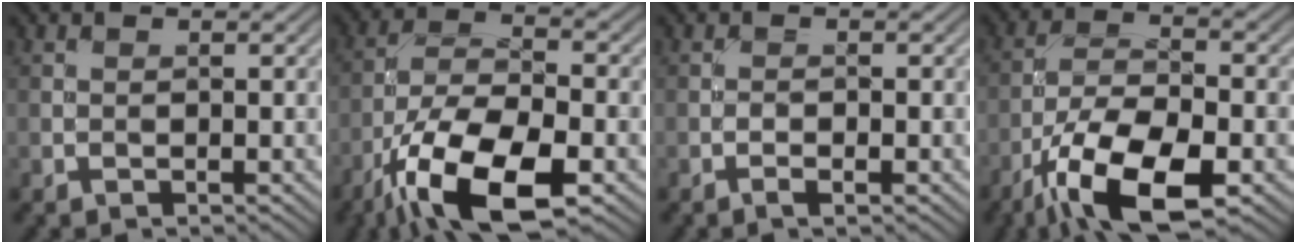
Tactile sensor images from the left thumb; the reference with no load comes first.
{"total": 14.1, "force": [-7.7, 5.3, 10.5], "torque": [-0.212, -0.016, -0.152]}
{"total": 1.1, "force": [-0.6, 0.2, 0.8], "torque": [-0.016, 0.001, -0.014]}
{"total": 12.3, "force": [-6.8, 4.7, 9.2], "torque": [-0.175, -0.008, -0.135]}